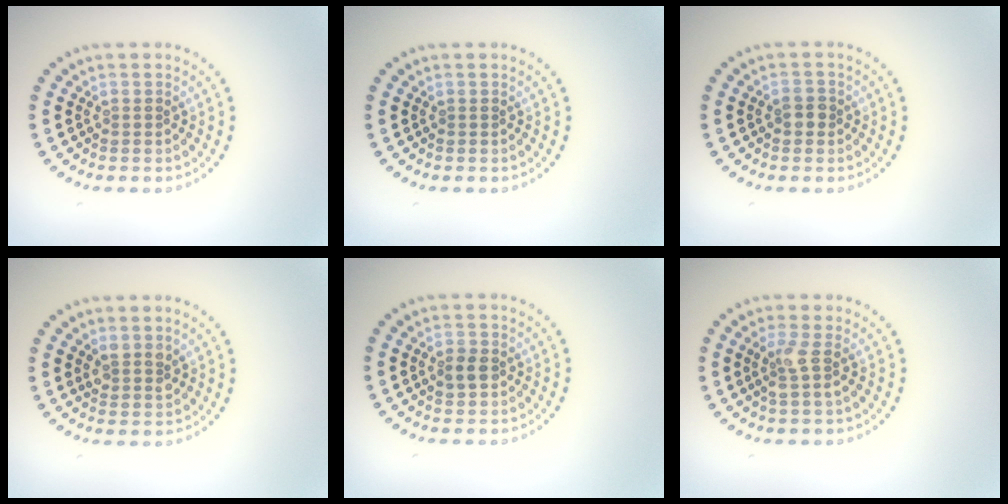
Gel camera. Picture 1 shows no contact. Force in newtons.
{"total": 0.0}
{"total": 1.4, "press": 1.3, "slide": 0.3}
{"total": 1.7, "press": 1.5, "slide": 0.8}
{"total": 1.8, "press": 1.7, "slide": 0.2}
{"total": 1.9, "press": 1.5, "slide": 1.2}